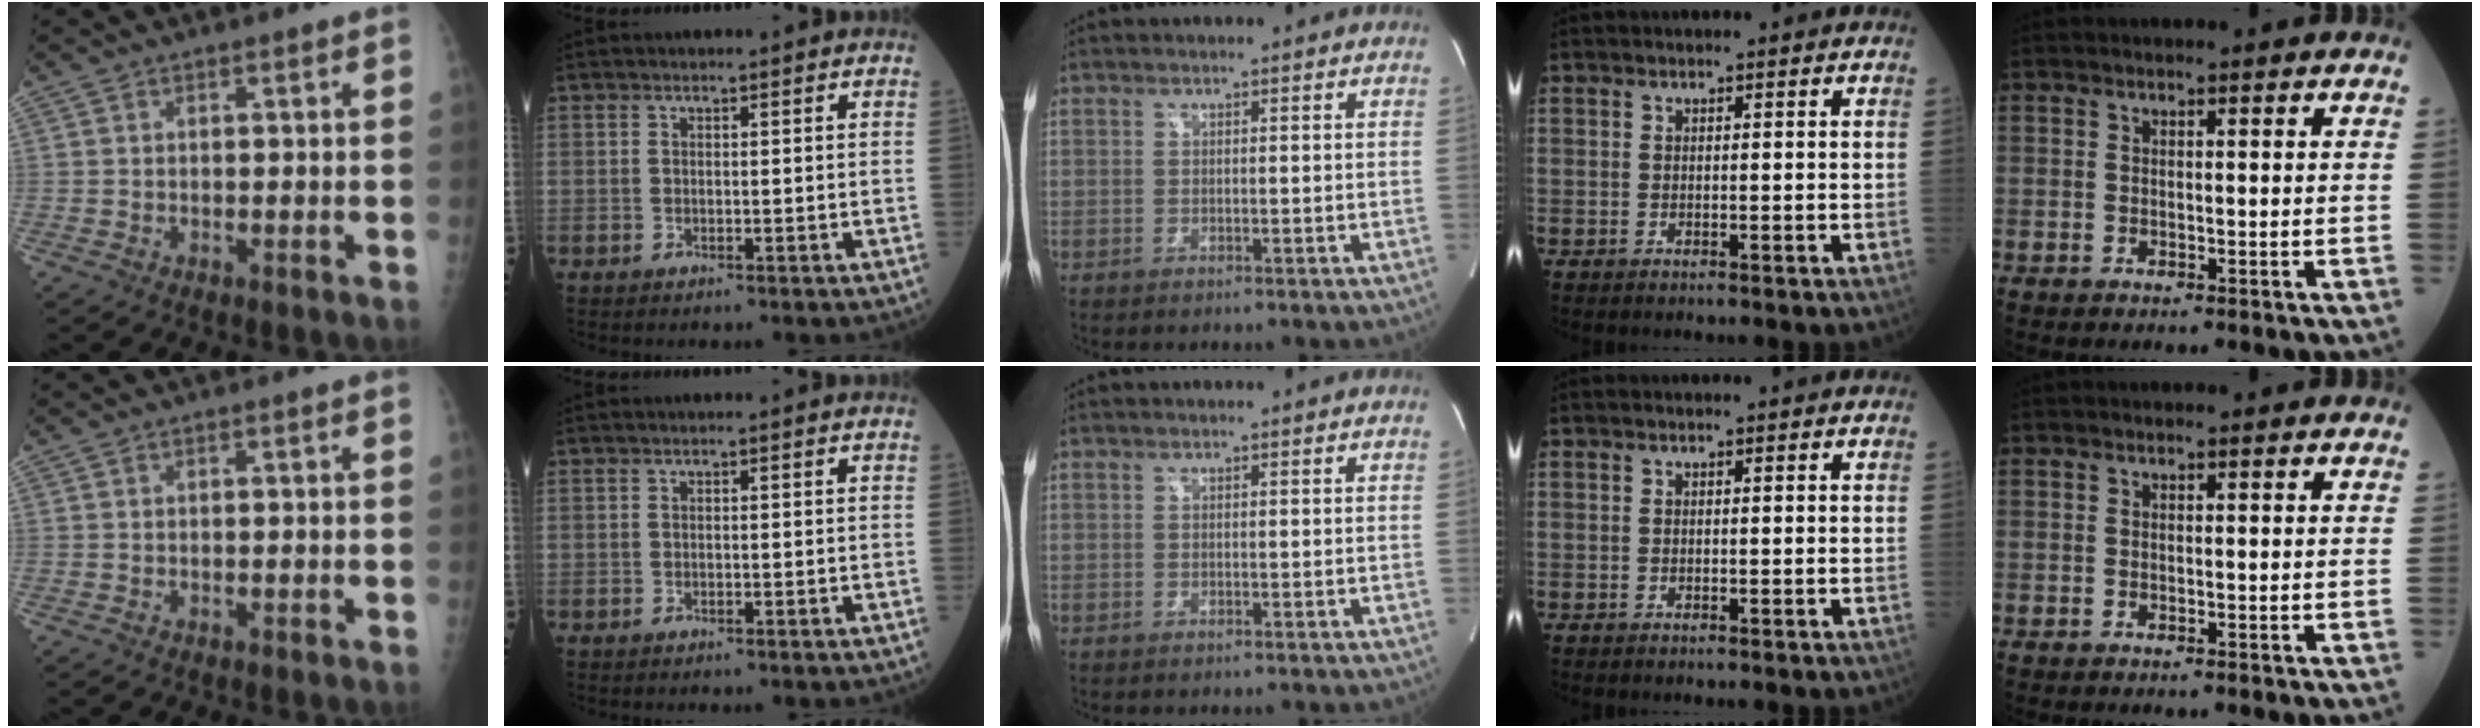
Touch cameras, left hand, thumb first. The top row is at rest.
{}